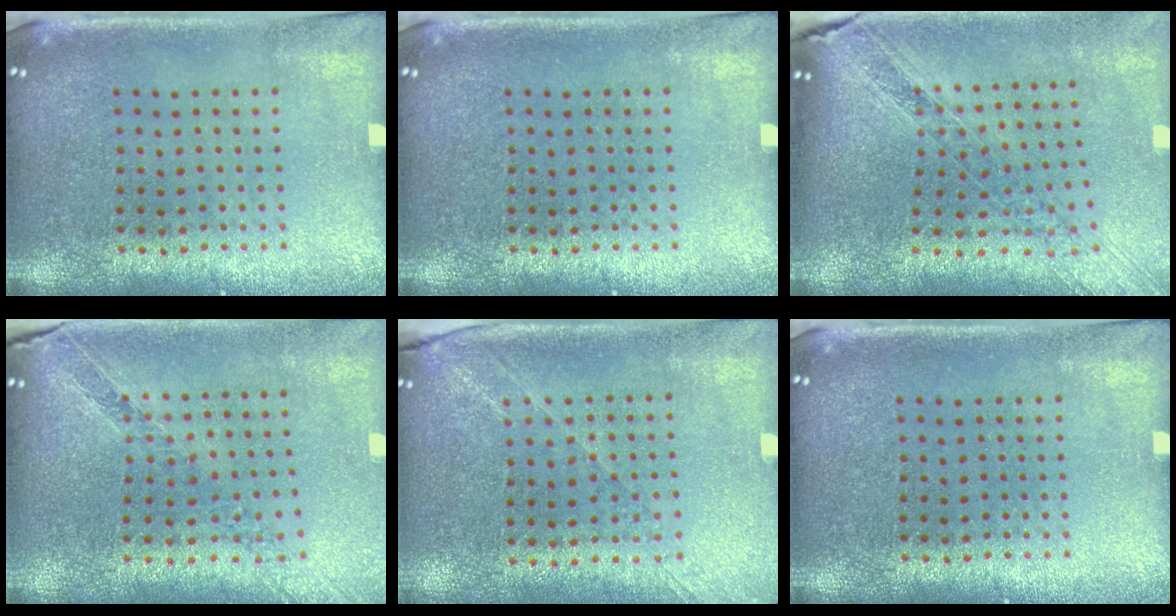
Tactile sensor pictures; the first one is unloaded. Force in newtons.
{"total": 0.0}
{"total": 1.6, "press": 1.5, "slide": 0.6}
{"total": 1.1, "press": 1.1, "slide": 0.1}
{"total": 1.3, "press": 1.2, "slide": 0.4}
{"total": 0.0}